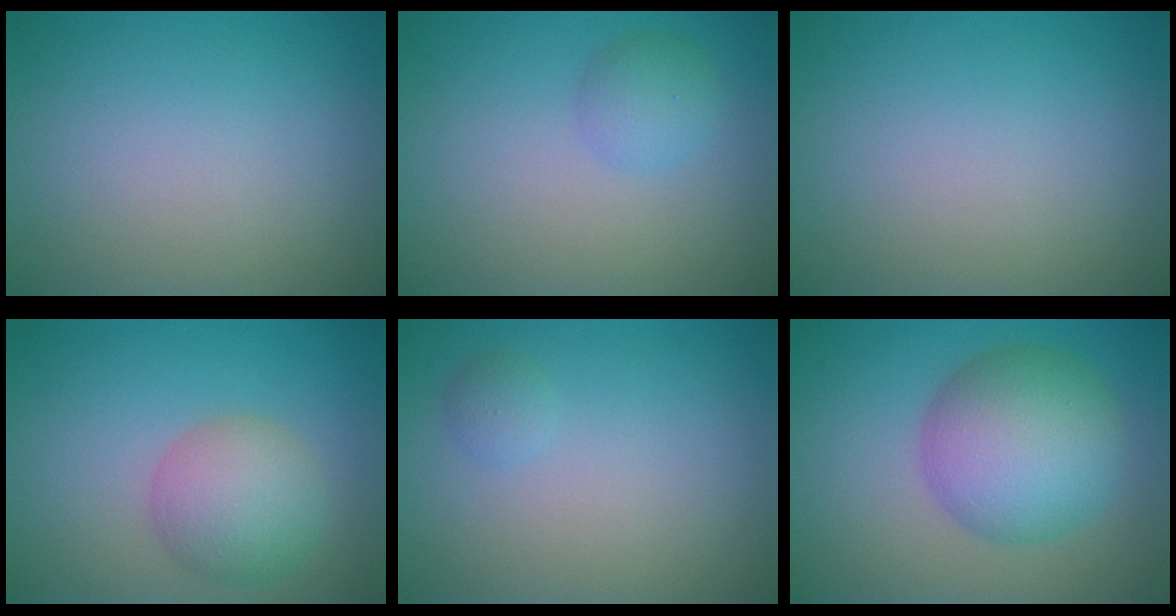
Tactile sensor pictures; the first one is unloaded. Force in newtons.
{"total": 2.0, "press": 2.0, "slide": 0.1}
{"total": 0.0}
{"total": 4.6, "press": 4.6, "slide": 0.3}
{"total": 0.9, "press": 0.9, "slide": 0.0}
{"total": 8.1, "press": 8.1, "slide": 0.3}